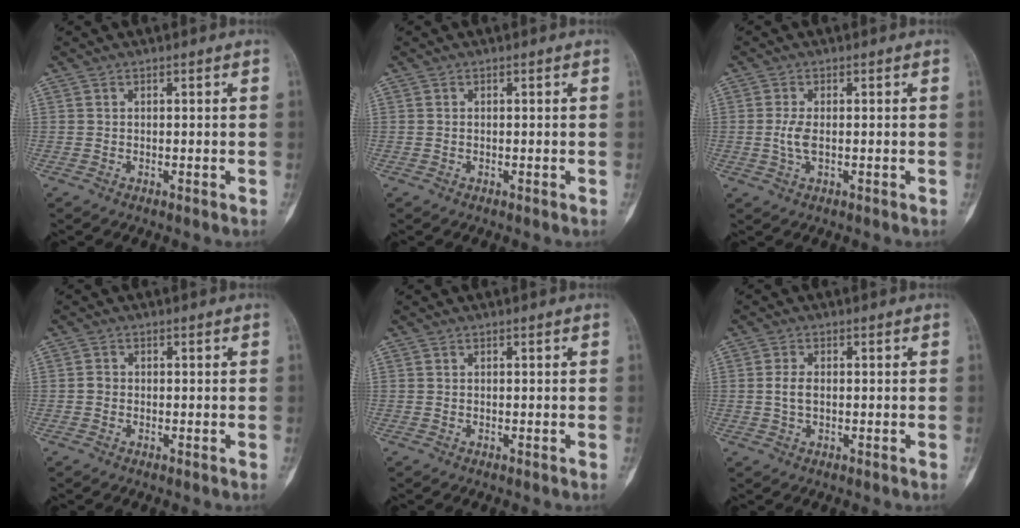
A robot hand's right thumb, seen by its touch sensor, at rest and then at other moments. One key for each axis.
{"total": 0.0}
{"total": 3.0, "fx": -0.2, "fy": 1.2, "fz": 2.7, "tx": -0.068, "ty": -0.003, "tz": -0.005}
{"total": 1.2, "fx": -0.3, "fy": 1.1, "fz": 0.5, "tx": -0.004, "ty": 0.004, "tz": -0.007}
{"total": 0.0}
{"total": 2.7, "fx": -0.1, "fy": 1.6, "fz": 2.2, "tx": -0.049, "ty": 0.003, "tz": -0.003}